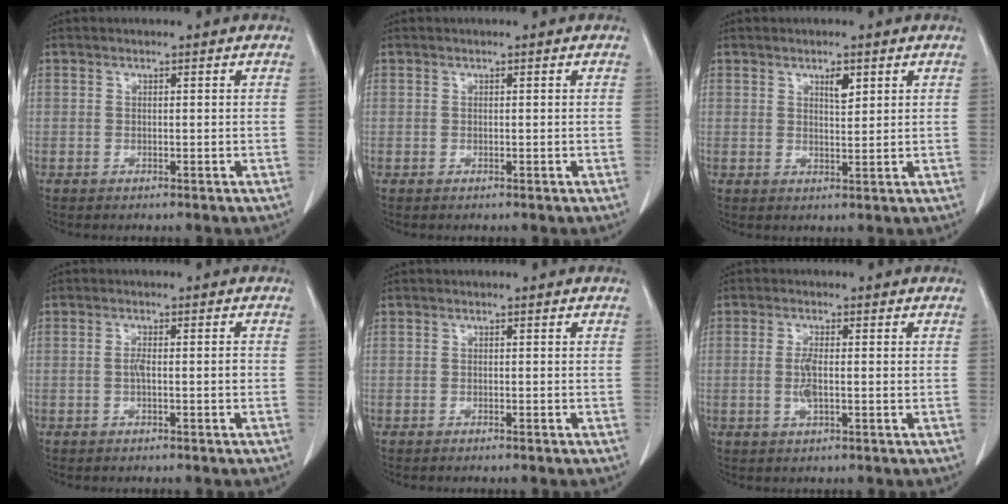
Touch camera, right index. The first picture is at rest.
{"total": 0.0}
{"total": 2.6, "force": [1.5, 0.9, 2.0], "torque": [-0.034, -0.004, 0.027]}
{"total": 2.4, "force": [-0.5, 0.4, 2.3], "torque": [-0.042, 0.001, -0.007]}
{"total": 0.0}
{"total": 3.5, "force": [-0.2, 1.0, 3.3], "torque": [-0.072, -0.003, -0.005]}